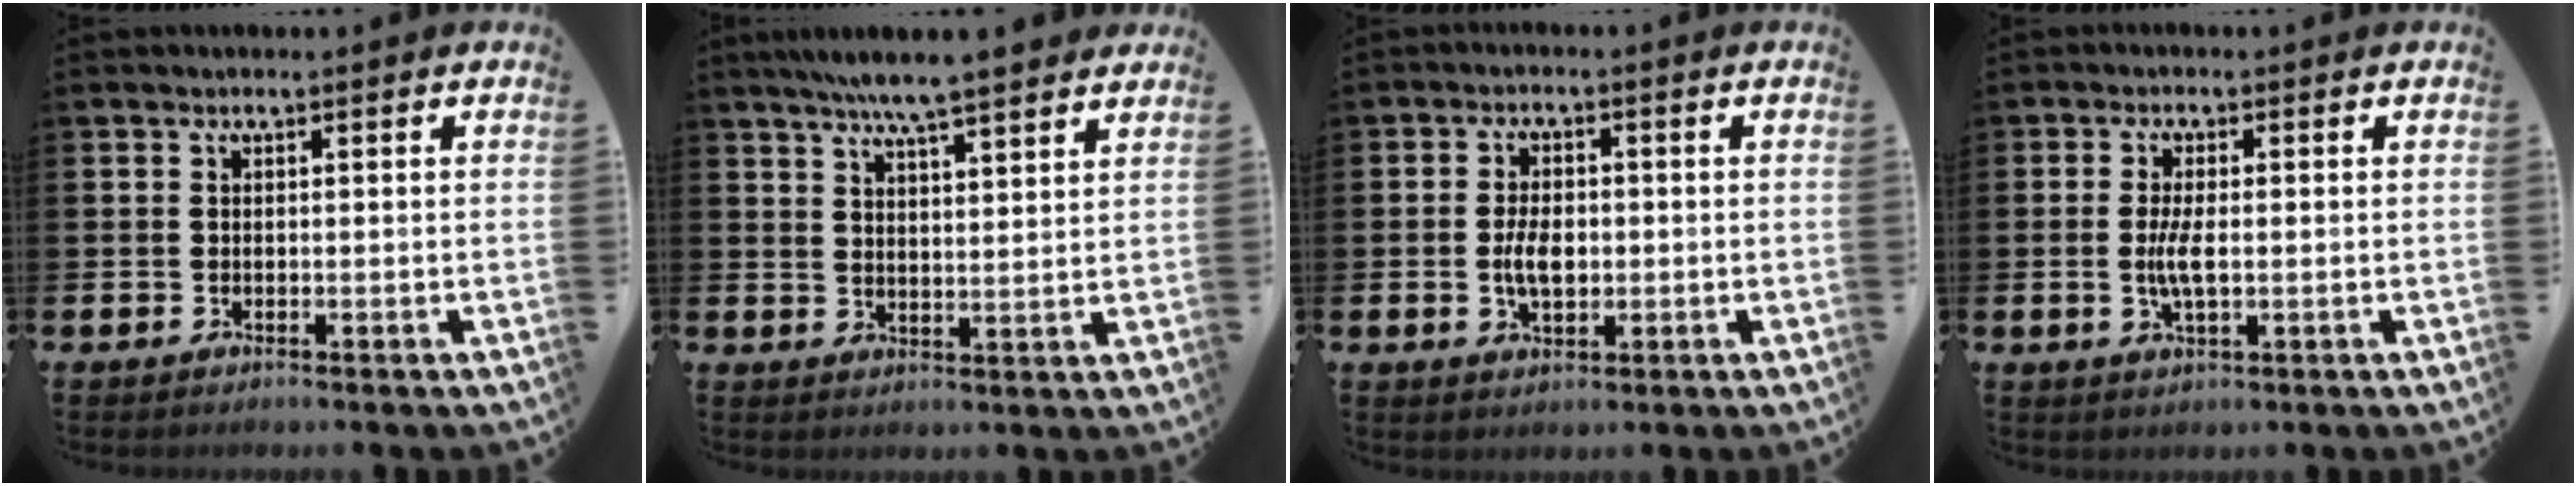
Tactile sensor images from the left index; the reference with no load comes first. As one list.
[{"total": 6.7, "force": [6.3, 0.1, 2.3], "torque": [-0.059, -0.023, 0.111]}, {"total": 4.2, "force": [-0.2, 2.4, 3.5], "torque": [-0.049, 0.001, -0.008]}, {"total": 3.8, "force": [-0.1, 1.3, 3.6], "torque": [-0.063, -0.005, -0.007]}]